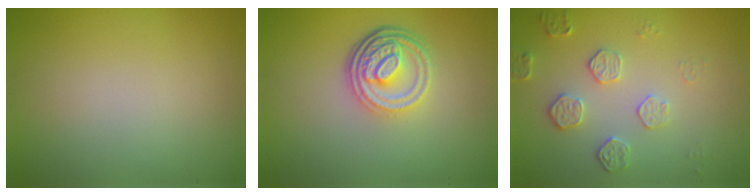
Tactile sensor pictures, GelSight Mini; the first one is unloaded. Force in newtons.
{"total": 4.7, "press": 3.4, "slide": 3.2}
{"total": 2.1, "press": 1.5, "slide": 1.4}